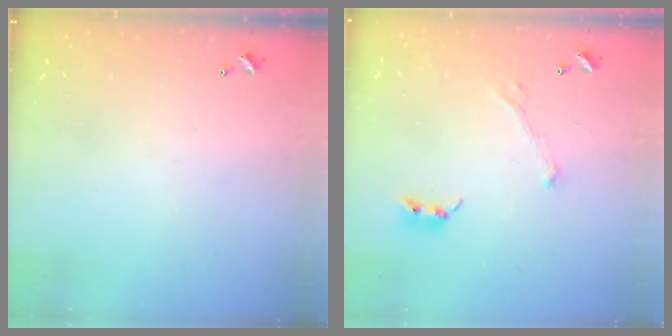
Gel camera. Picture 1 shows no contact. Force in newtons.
{"total": 1.8, "press": 1.6, "slide": 0.9}